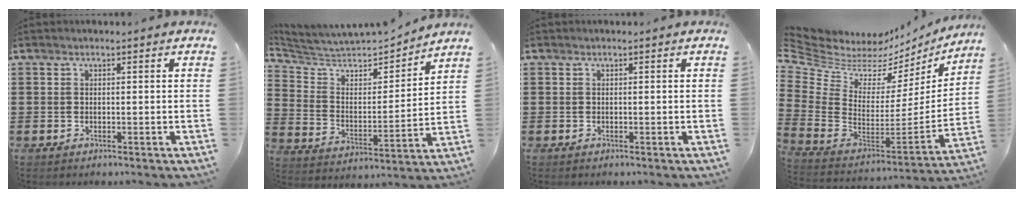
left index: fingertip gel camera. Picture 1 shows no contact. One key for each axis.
{"total": 5.0, "fx": 4.6, "fy": 1.3, "fz": 1.3, "tx": -0.055, "ty": -0.041, "tz": 0.072}
{"total": 0.0}
{"total": 5.1, "fx": 4.3, "fy": 2.7, "fz": 1.0, "tx": -0.056, "ty": -0.047, "tz": 0.075}